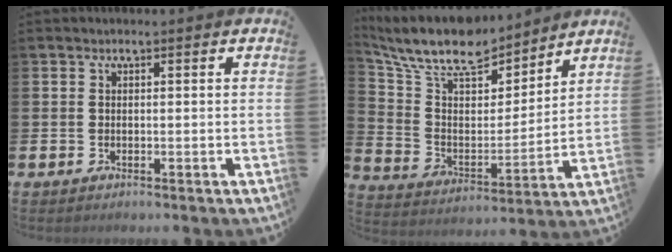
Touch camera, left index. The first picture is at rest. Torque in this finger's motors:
{"motor_torque": [1.00, -1.14, 0.80, 0.21]}